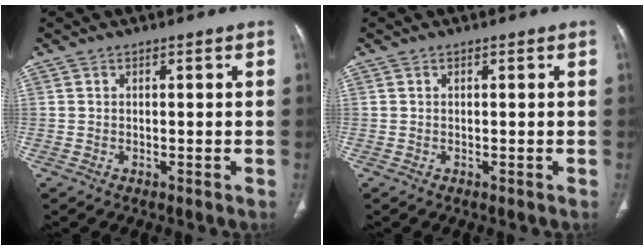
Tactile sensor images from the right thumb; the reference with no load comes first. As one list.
[{"total": 0.0}]